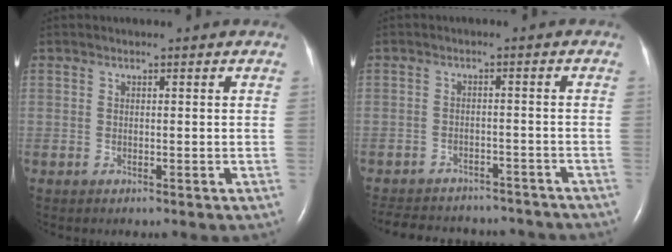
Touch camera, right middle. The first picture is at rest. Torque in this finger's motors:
{"motor_torque": [0.83, -0.90, 0.07, 0.05]}